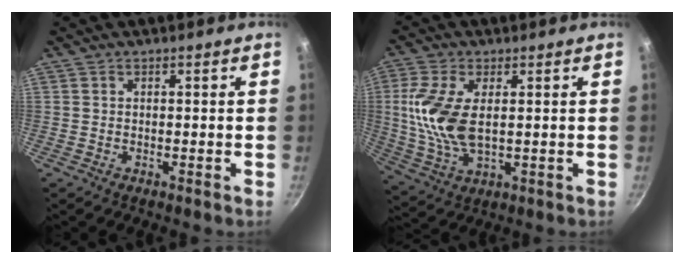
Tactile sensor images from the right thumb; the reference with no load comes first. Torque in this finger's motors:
{"motor_torque": [-0.44, 0.59, 1.61, 0.18, 0.20]}